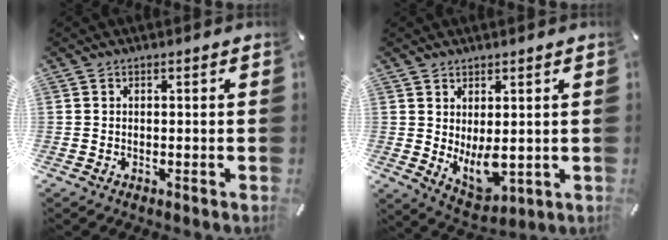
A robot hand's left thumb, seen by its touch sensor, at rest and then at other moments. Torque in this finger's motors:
{"motor_torque": [0.36, 0.43, 0.46, -0.37, 0.05]}